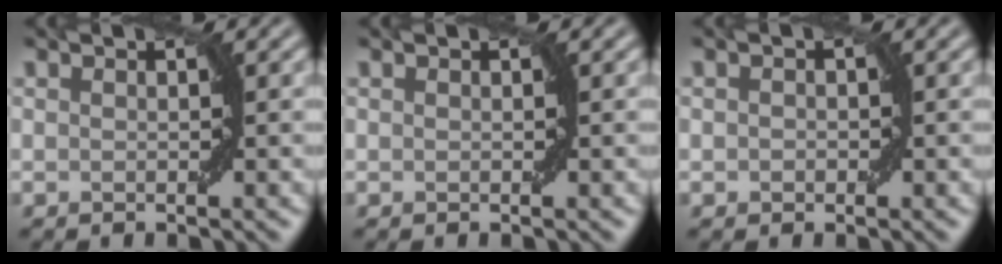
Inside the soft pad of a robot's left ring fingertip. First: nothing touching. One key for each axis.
{"total": 0.0}
{"total": 0.7, "fx": -0.1, "fy": 0.6, "fz": 0.3, "tx": -0.002, "ty": -0.001, "tz": -0.002}